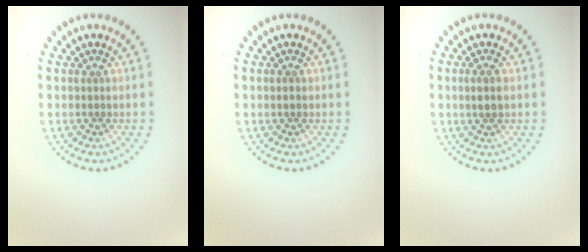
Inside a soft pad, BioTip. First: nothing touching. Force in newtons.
{"total": 0.7, "press": 0.7, "slide": 0.1}
{"total": 1.4, "press": 1.3, "slide": 0.5}